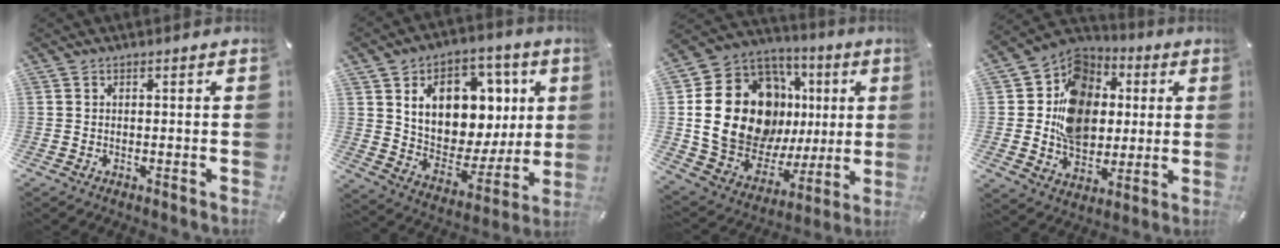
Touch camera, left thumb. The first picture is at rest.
{"total": 15.9, "force": [5.8, 11.8, 8.9], "torque": [-0.130, -0.035, 0.111]}
{"total": 23.9, "force": [4.7, 17.7, 15.5], "torque": [-0.300, -0.033, 0.105]}
{"total": 14.7, "force": [0.8, 12.6, 7.4], "torque": [-0.129, -0.001, 0.018]}